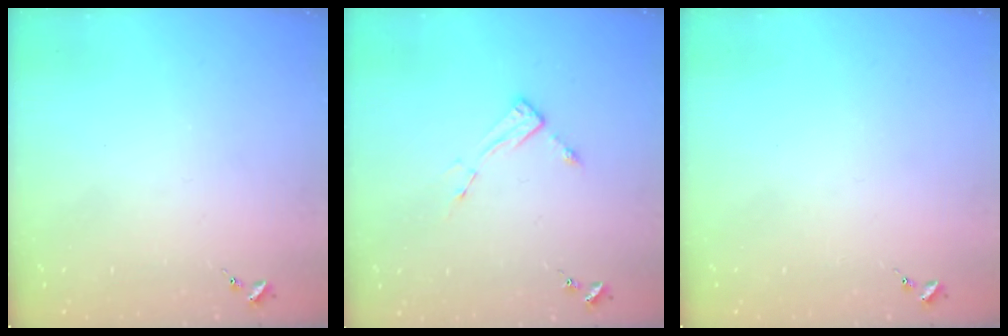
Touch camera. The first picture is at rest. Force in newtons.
{"total": 4.4, "press": 4.4, "slide": 0.2}
{"total": 0.0}